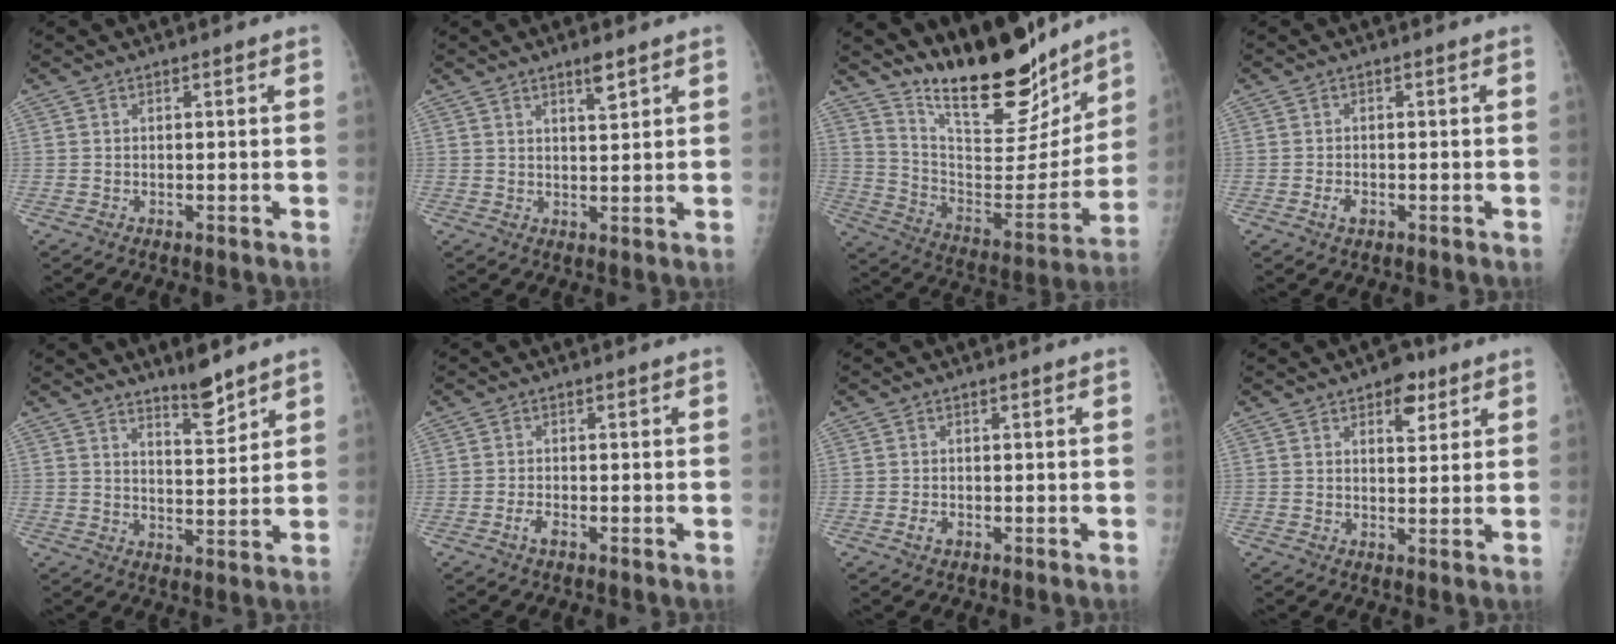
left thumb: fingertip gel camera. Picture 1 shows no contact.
{"total": 3.3, "force": [2.3, 0.7, 2.3], "torque": [-0.032, -0.017, 0.038]}
{"total": 22.8, "force": [18.3, 7.1, 11.7], "torque": [-0.137, -0.109, 0.305]}
{"total": 1.7, "force": [-0.8, 1.1, 1.1], "torque": [-0.019, 0.004, -0.013]}
{"total": 5.9, "force": [4.9, 1.1, 3.1], "torque": [-0.038, -0.045, 0.081]}
{"total": 1.8, "force": [-1.1, 0.7, 1.3], "torque": [-0.028, 0.007, -0.021]}
{"total": 1.4, "force": [-0.6, 0.9, 0.9], "torque": [-0.015, 0.003, -0.012]}
{"total": 5.3, "force": [3.0, 2.9, 3.3], "torque": [-0.023, -0.013, 0.038]}